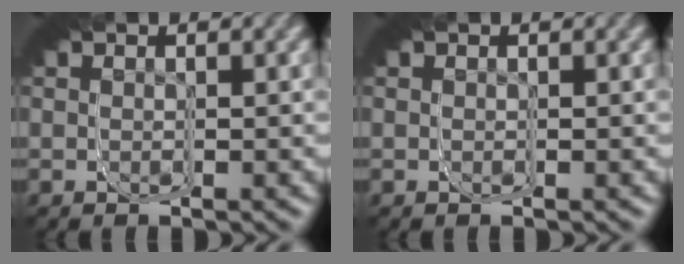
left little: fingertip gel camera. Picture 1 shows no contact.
{"total": 0.0}